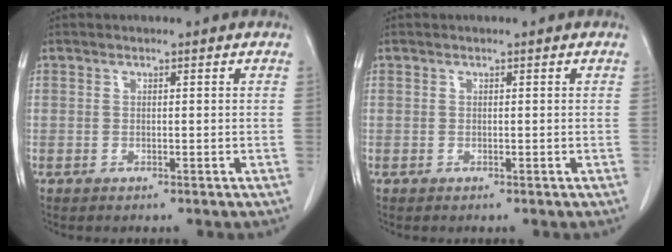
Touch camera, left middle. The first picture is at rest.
{"total": 0.0}